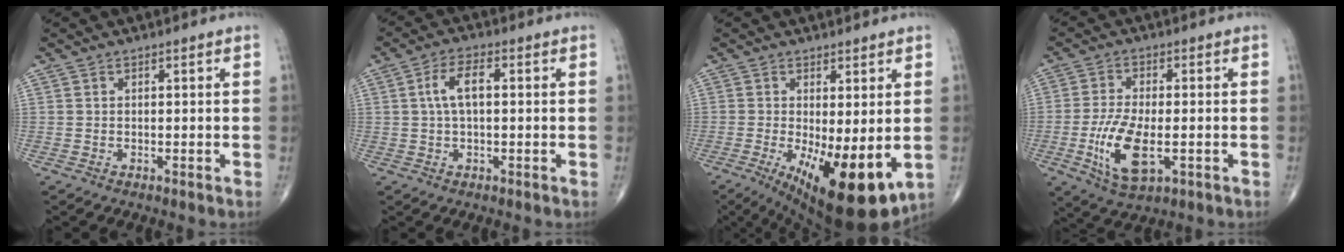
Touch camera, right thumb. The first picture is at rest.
{"total": 5.6, "force": [0.8, 2.5, 5.0], "torque": [-0.101, 0.016, 0.012]}
{"total": 14.9, "force": [-3.3, 5.2, 13.6], "torque": [-0.202, -0.032, -0.032]}
{"total": 10.8, "force": [-2.6, 4.7, 9.4], "torque": [-0.188, -0.007, -0.043]}